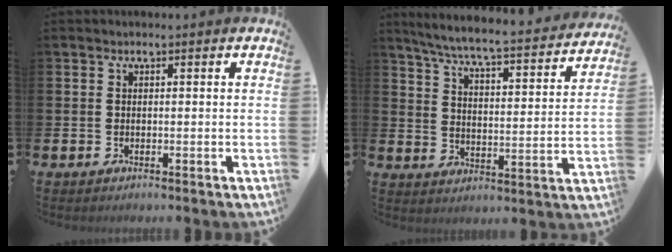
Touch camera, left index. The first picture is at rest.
{"total": 6.2, "force": [5.6, 0.2, 2.6], "torque": [-0.079, -0.045, 0.090]}